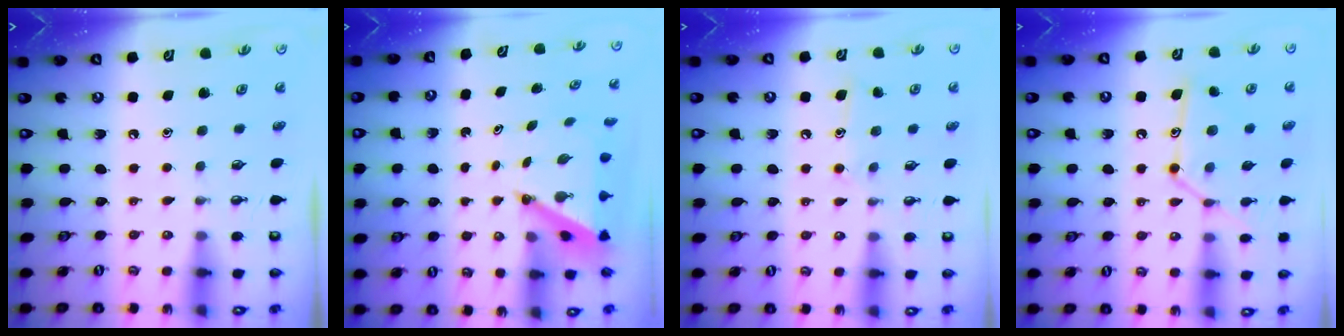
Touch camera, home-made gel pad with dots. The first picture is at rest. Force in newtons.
{"total": 5.3, "press": 5.3, "slide": 0.5}
{"total": 7.9, "press": 7.9, "slide": 0.4}
{"total": 13.8, "press": 13.8, "slide": 0.7}